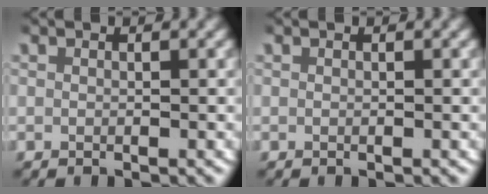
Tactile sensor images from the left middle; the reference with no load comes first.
{"total": 0.0}